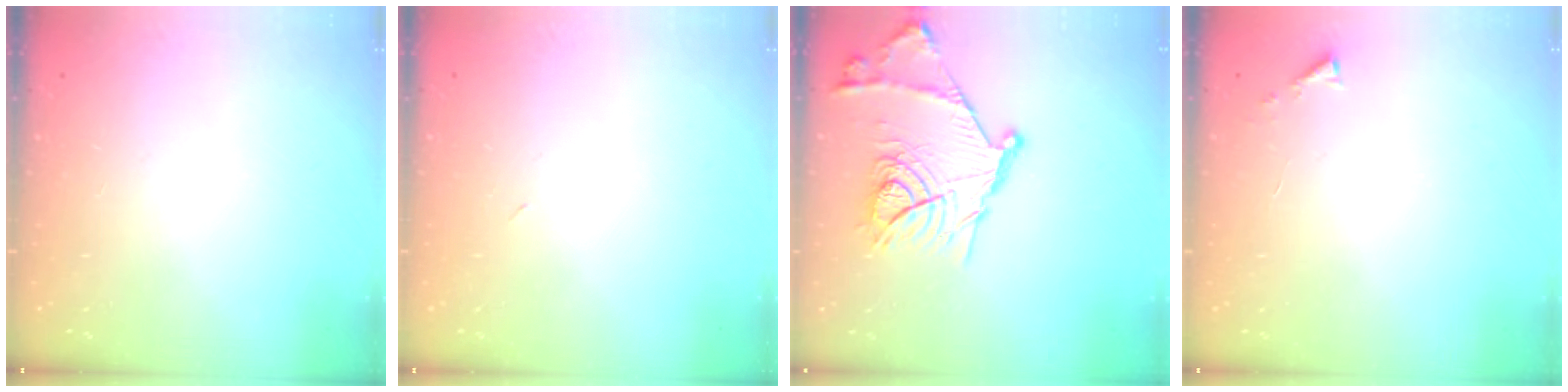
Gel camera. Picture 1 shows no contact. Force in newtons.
{"total": 2.9, "press": 2.9, "slide": 0.7}
{"total": 19.6, "press": 19.6, "slide": 0.6}
{"total": 3.1, "press": 3.1, "slide": 0.4}